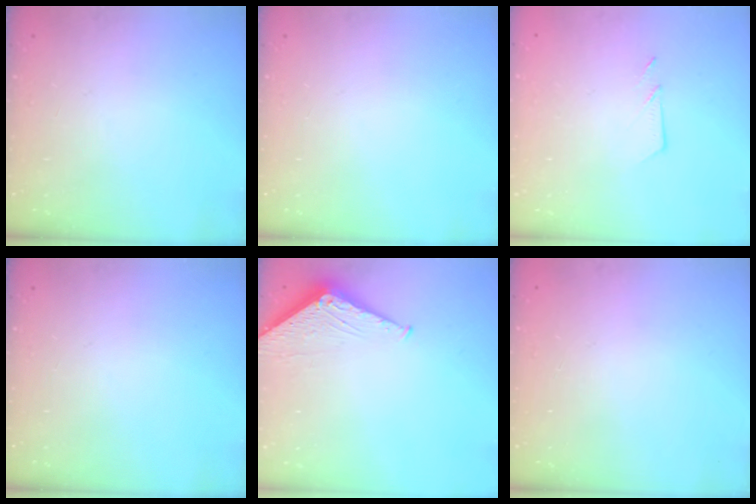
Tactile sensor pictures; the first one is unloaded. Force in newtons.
{"total": 0.0}
{"total": 4.2, "press": 4.2, "slide": 0.5}
{"total": 0.0}
{"total": 3.8, "press": 3.7, "slide": 0.5}
{"total": 0.0}